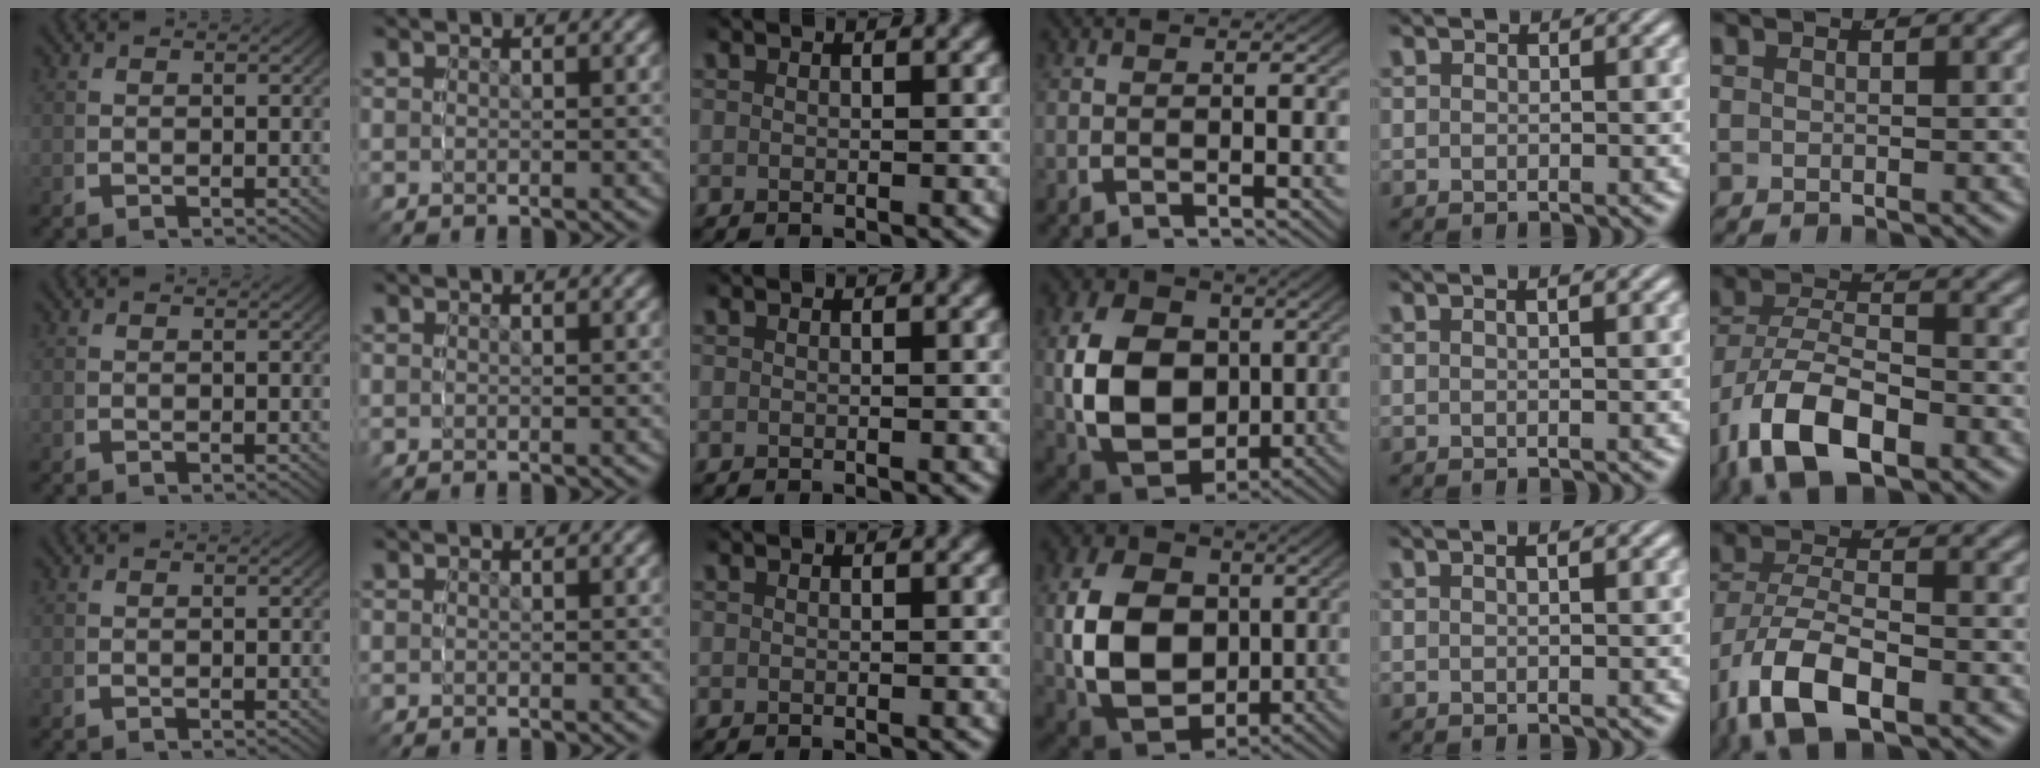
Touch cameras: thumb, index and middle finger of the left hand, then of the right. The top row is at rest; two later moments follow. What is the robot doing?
{"motion": "grasp_and_lifting", "object": "cloth"}